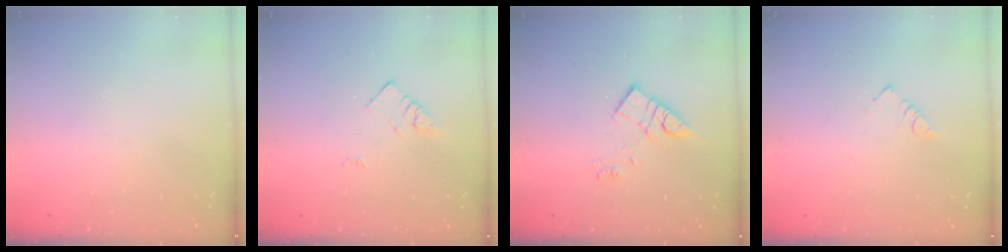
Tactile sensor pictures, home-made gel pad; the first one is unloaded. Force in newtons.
{"total": 2.3, "press": 2.3, "slide": 0.3}
{"total": 11.5, "press": 11.5, "slide": 0.6}
{"total": 3.4, "press": 3.4, "slide": 0.5}